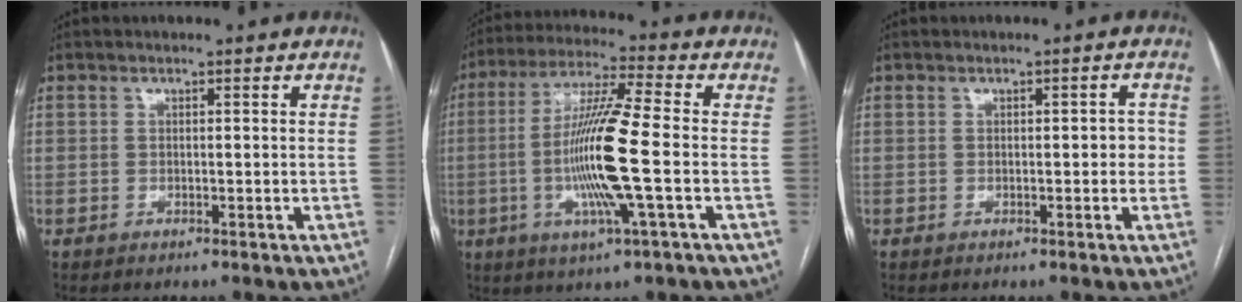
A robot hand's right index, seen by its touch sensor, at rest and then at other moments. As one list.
[{"total": 13.8, "force": [-2.2, -0.3, 13.6], "torque": [-0.268, -0.007, -0.051]}, {"total": 2.0, "force": [-0.2, 0.9, 1.8], "torque": [-0.013, 0.007, -0.004]}]